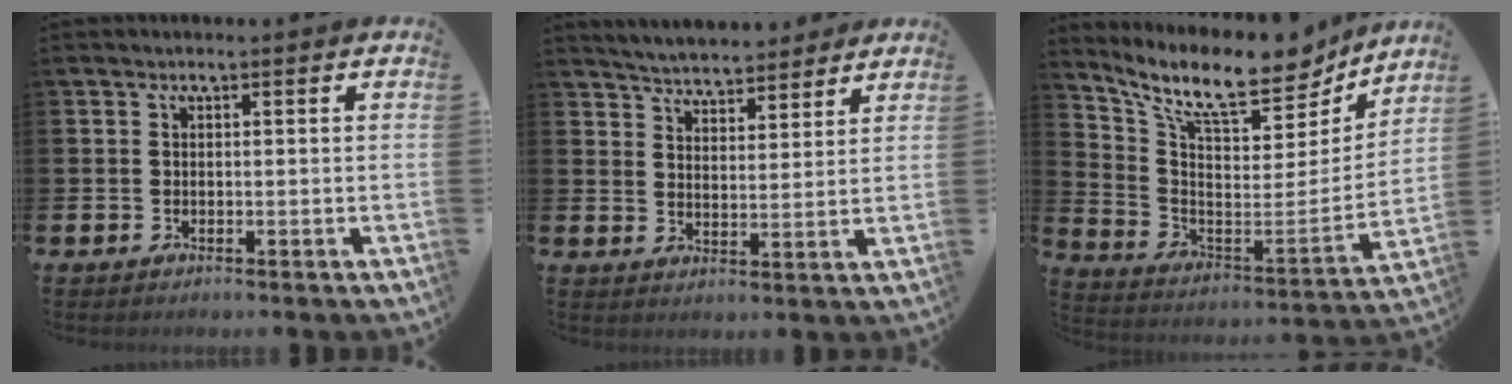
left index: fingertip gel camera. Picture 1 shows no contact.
{"total": 4.9, "force": [4.9, 0.8, 0.2], "torque": [-0.021, -0.030, 0.086]}
{"total": 11.6, "force": [9.8, 3.1, 5.4], "torque": [-0.138, -0.068, 0.166]}